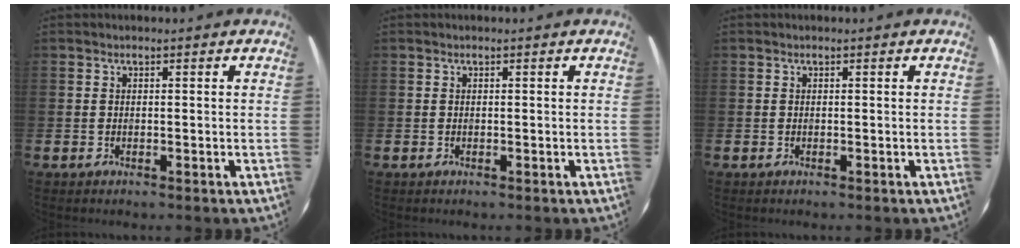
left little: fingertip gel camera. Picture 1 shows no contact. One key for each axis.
{"total": 0.0}
{"total": 0.0}